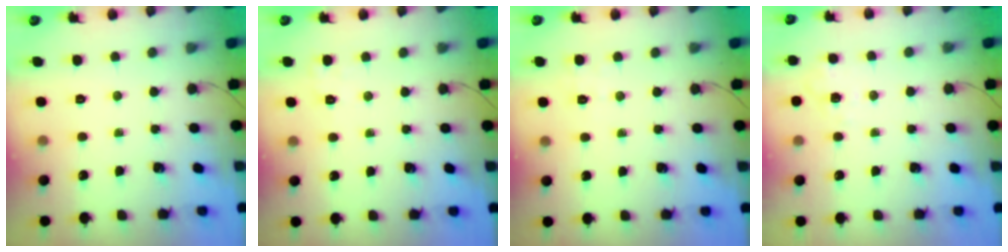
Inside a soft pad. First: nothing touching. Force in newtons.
{"total": 2.1, "press": 1.4, "slide": 1.6}
{"total": 2.2, "press": 1.7, "slide": 1.5}
{"total": 2.4, "press": 1.7, "slide": 1.7}